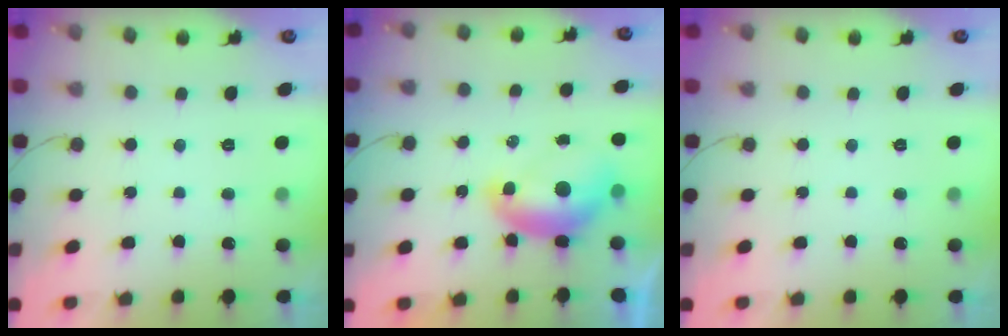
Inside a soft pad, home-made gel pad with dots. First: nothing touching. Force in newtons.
{"total": 8.8, "press": 8.7, "slide": 1.0}
{"total": 0.0}